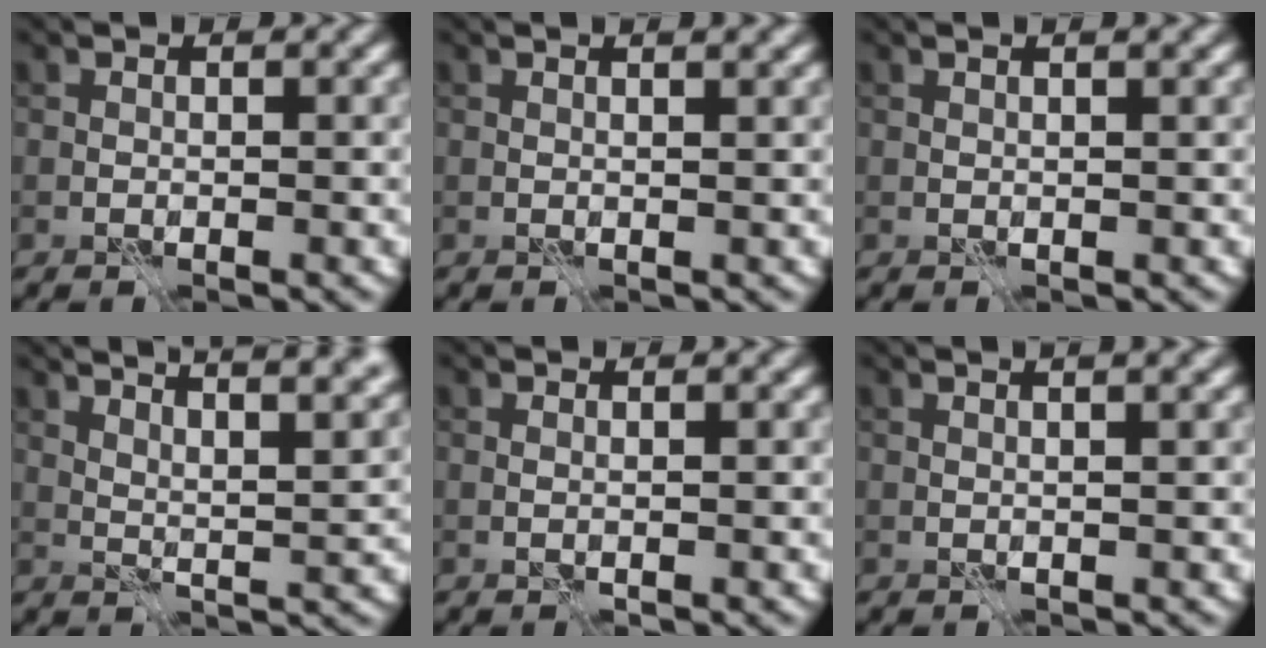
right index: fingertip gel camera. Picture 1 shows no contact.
{"total": 2.4, "force": [1.4, 0.9, 1.8], "torque": [-0.011, 0.003, -0.005]}
{"total": 1.7, "force": [1.1, 0.5, 1.2], "torque": [-0.010, -0.003, 0.001]}
{"total": 11.6, "force": [8.1, 3.5, 7.6], "torque": [-0.070, 0.035, 0.082]}
{"total": 0.5, "force": [0.3, 0.0, 0.4], "torque": [-0.010, 0.000, 0.000]}
{"total": 3.9, "force": [2.0, 1.6, 3.0], "torque": [-0.016, 0.024, -0.003]}